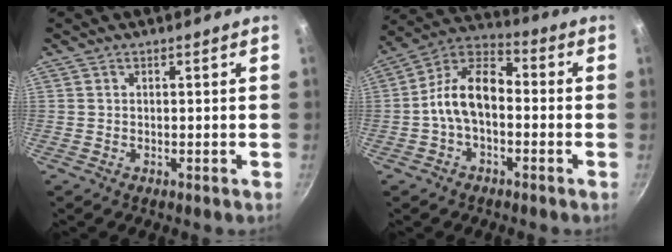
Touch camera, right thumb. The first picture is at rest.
{"total": 11.5, "force": [-1.7, 6.9, 9.1], "torque": [-0.146, 0.047, -0.050]}